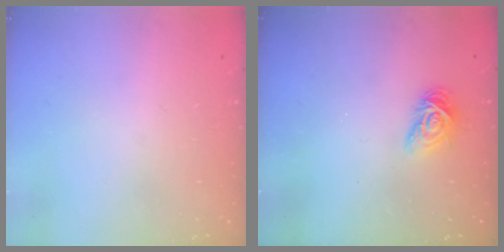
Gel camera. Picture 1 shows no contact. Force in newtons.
{"total": 8.3, "press": 8.3, "slide": 0.3}